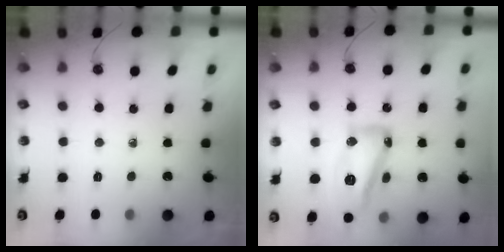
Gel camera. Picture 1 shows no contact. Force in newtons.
{"total": 14.2, "press": 14.1, "slide": 1.5}